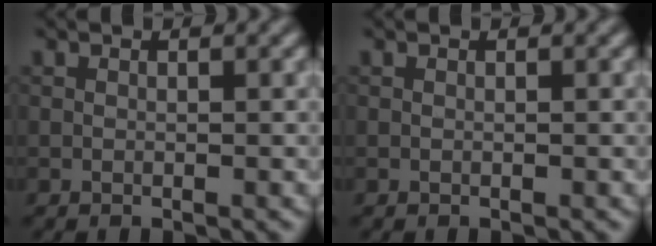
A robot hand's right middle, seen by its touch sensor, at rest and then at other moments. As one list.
[{"total": 0.0}]